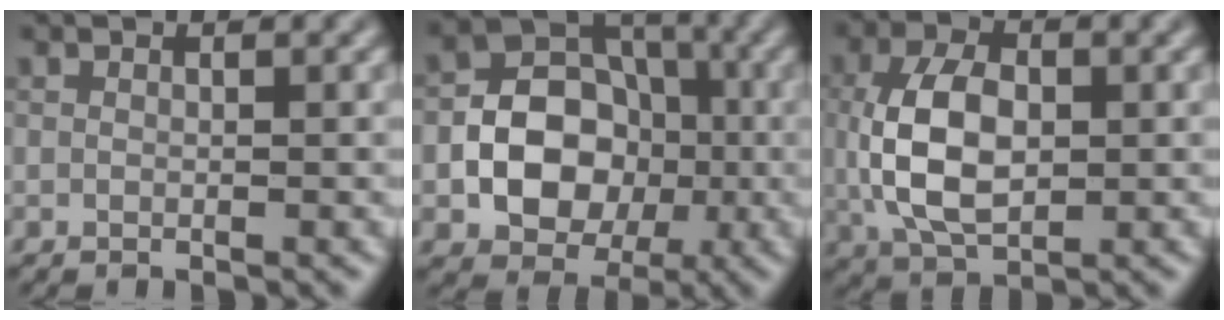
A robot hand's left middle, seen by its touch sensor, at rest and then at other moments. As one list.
[{"total": 7.9, "force": [-1.4, 6.2, 4.7], "torque": [-0.064, 0.000, -0.034]}, {"total": 7.2, "force": [0.2, 4.4, 5.7], "torque": [-0.126, 0.002, 0.003]}]